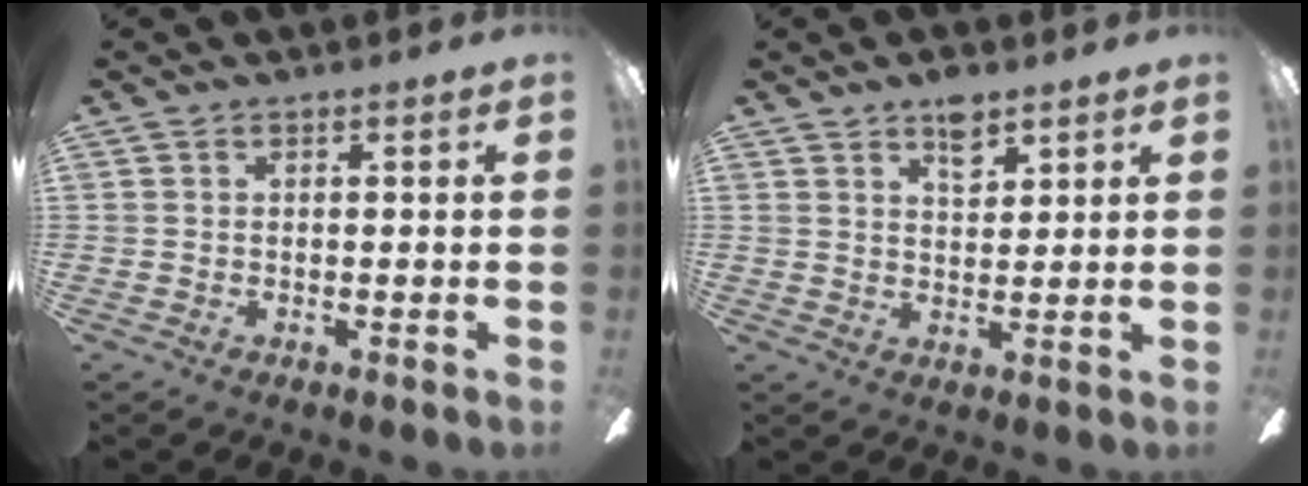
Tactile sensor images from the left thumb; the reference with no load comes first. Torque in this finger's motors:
{"motor_torque": [0.82, 0.32, 0.26, -0.36, 0.04]}